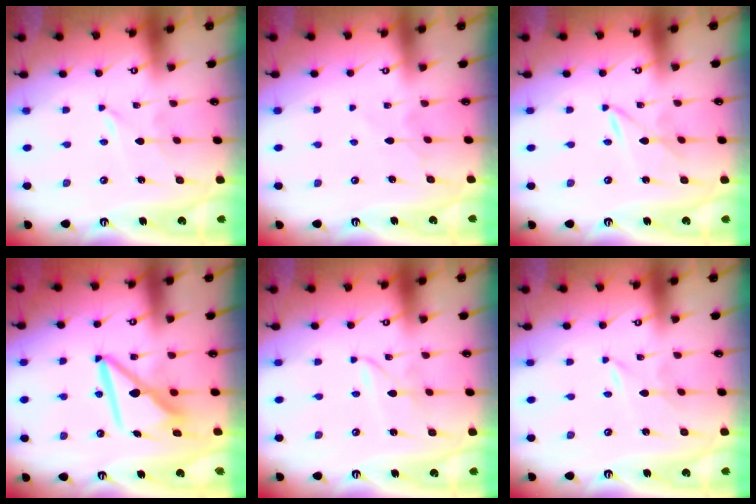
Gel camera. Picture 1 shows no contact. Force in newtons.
{"total": 5.1, "press": 5.0, "slide": 0.7}
{"total": 1.6, "press": 1.6, "slide": 0.1}
{"total": 9.7, "press": 9.7, "slide": 1.0}
{"total": 1.9, "press": 1.9, "slide": 0.2}
{"total": 0.0}